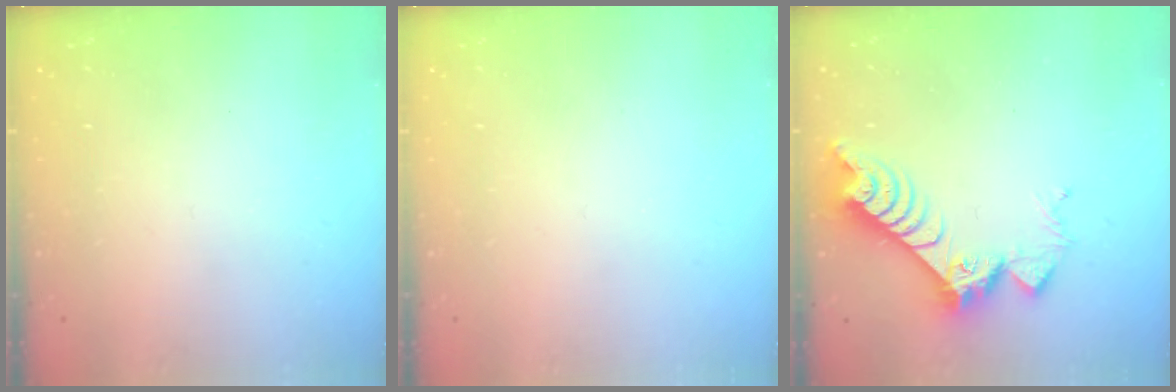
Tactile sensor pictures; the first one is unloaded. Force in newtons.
{"total": 0.0}
{"total": 9.3, "press": 9.3, "slide": 1.0}